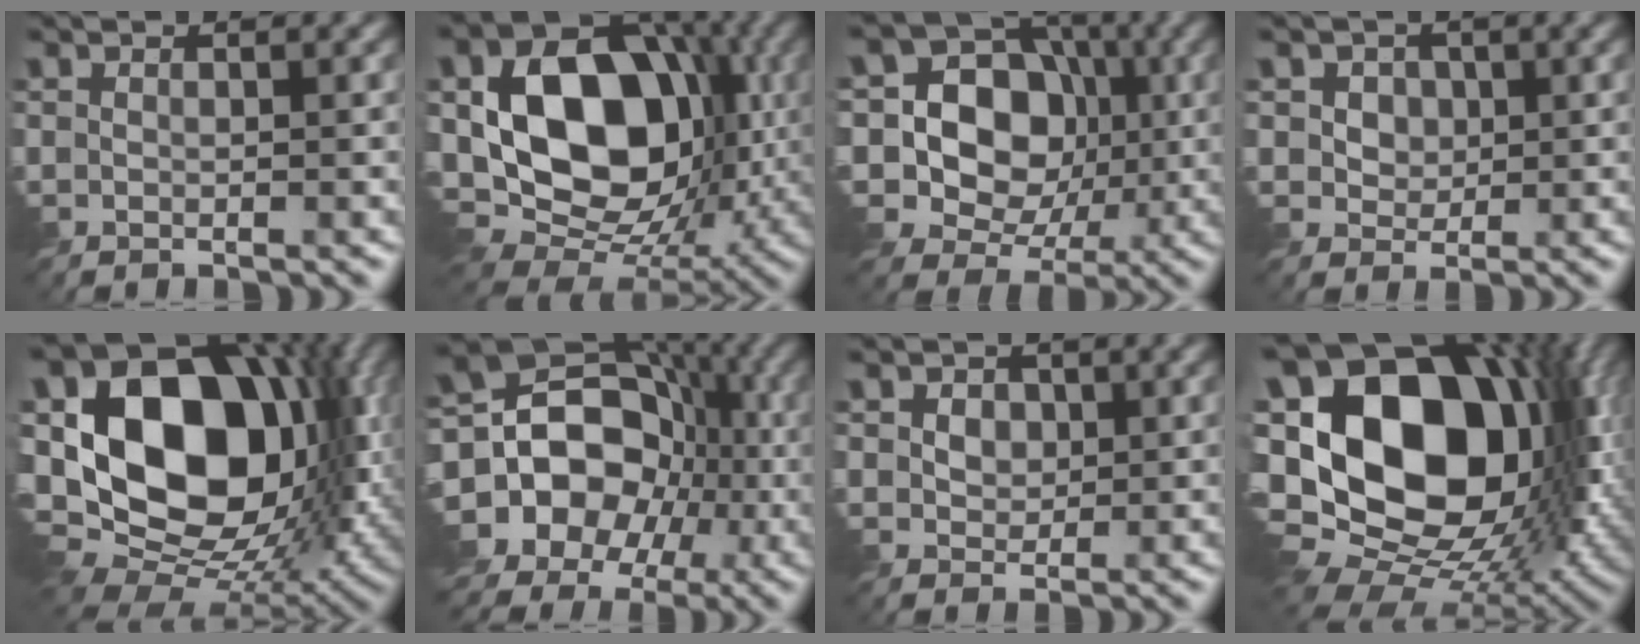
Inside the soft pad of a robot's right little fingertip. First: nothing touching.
{"total": 15.8, "force": [0.6, 11.7, 10.7], "torque": [-0.196, -0.013, 0.012]}
{"total": 12.7, "force": [0.8, 10.9, 6.5], "torque": [-0.137, 0.038, -0.016]}
{"total": 3.1, "force": [1.0, 2.5, 1.3], "torque": [-0.036, -0.003, 0.023]}
{"total": 19.4, "force": [1.4, 13.3, 14.0], "torque": [-0.264, 0.000, 0.045]}
{"total": 16.3, "force": [-4.7, 13.7, 7.4], "torque": [-0.142, 0.012, -0.102]}
{"total": 2.5, "force": [0.7, 2.0, 1.3], "torque": [-0.032, 0.000, 0.012]}
{"total": 21.7, "force": [0.0, 15.1, 15.6], "torque": [-0.321, -0.005, 0.010]}